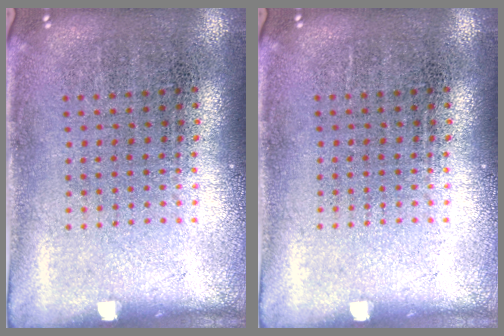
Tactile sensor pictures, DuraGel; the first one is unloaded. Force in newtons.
{"total": 0.0}